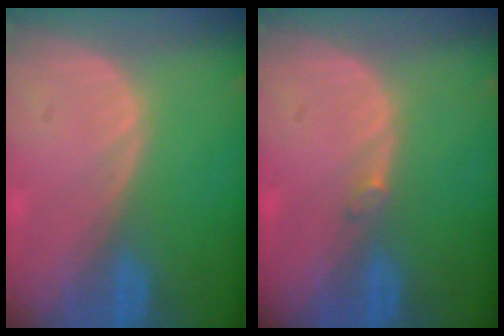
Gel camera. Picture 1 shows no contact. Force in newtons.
{"total": 0.6, "press": 0.6, "slide": 0.1}